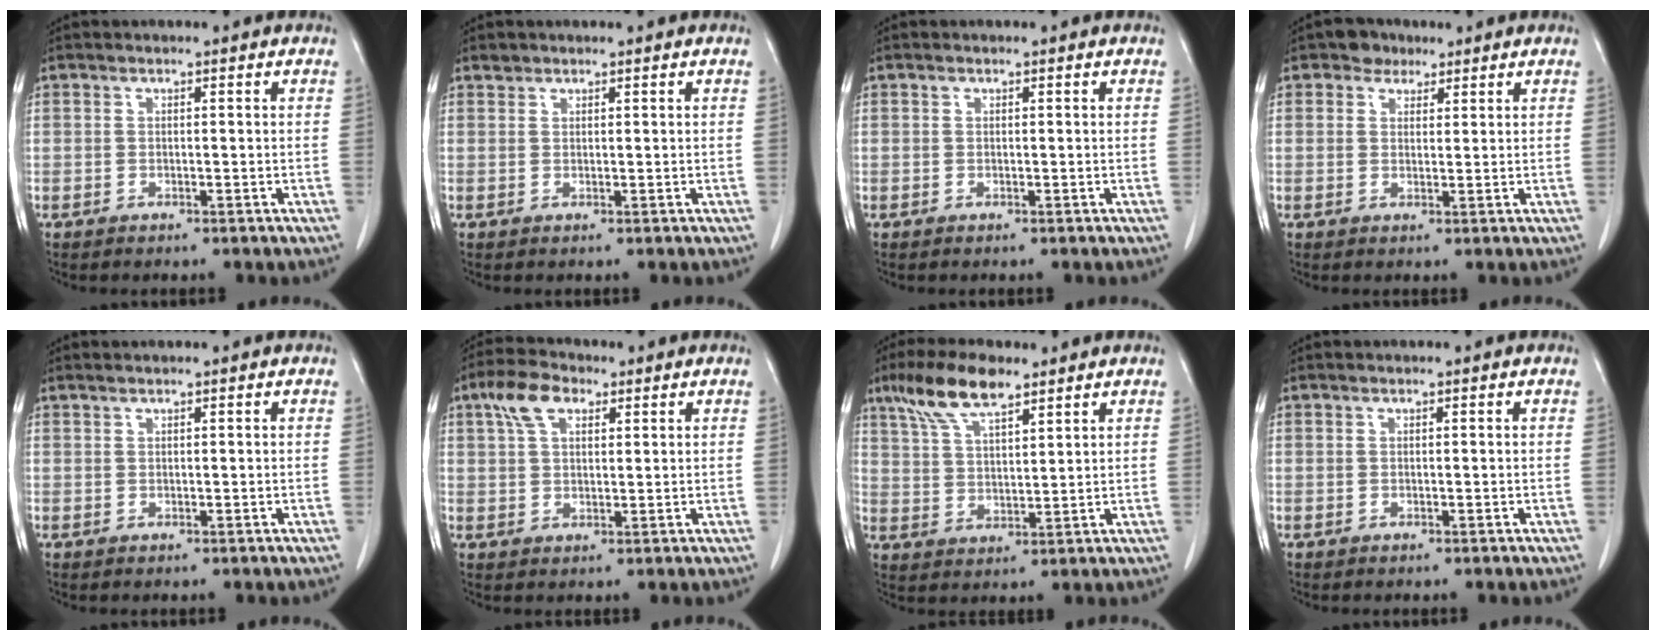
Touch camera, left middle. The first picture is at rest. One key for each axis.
{"total": 0.9, "fx": 0.7, "fy": 0.5, "fz": 0.0, "tx": 0.003, "ty": 0.003, "tz": 0.011}
{"total": 0.0}
{"total": 2.9, "fx": 1.8, "fy": 2.1, "fz": 0.5, "tx": -0.011, "ty": 0.006, "tz": 0.026}
{"total": 0.7, "fx": 0.7, "fy": -0.1, "fz": 0.2, "tx": -0.008, "ty": 0.003, "tz": 0.017}
{"total": 6.1, "fx": 3.1, "fy": 3.2, "fz": 4.1, "tx": -0.089, "ty": 0.017, "tz": 0.058}
{"total": 9.4, "fx": 6.6, "fy": 2.5, "fz": 6.1, "tx": -0.130, "ty": 0.017, "tz": 0.127}
{"total": 0.0}